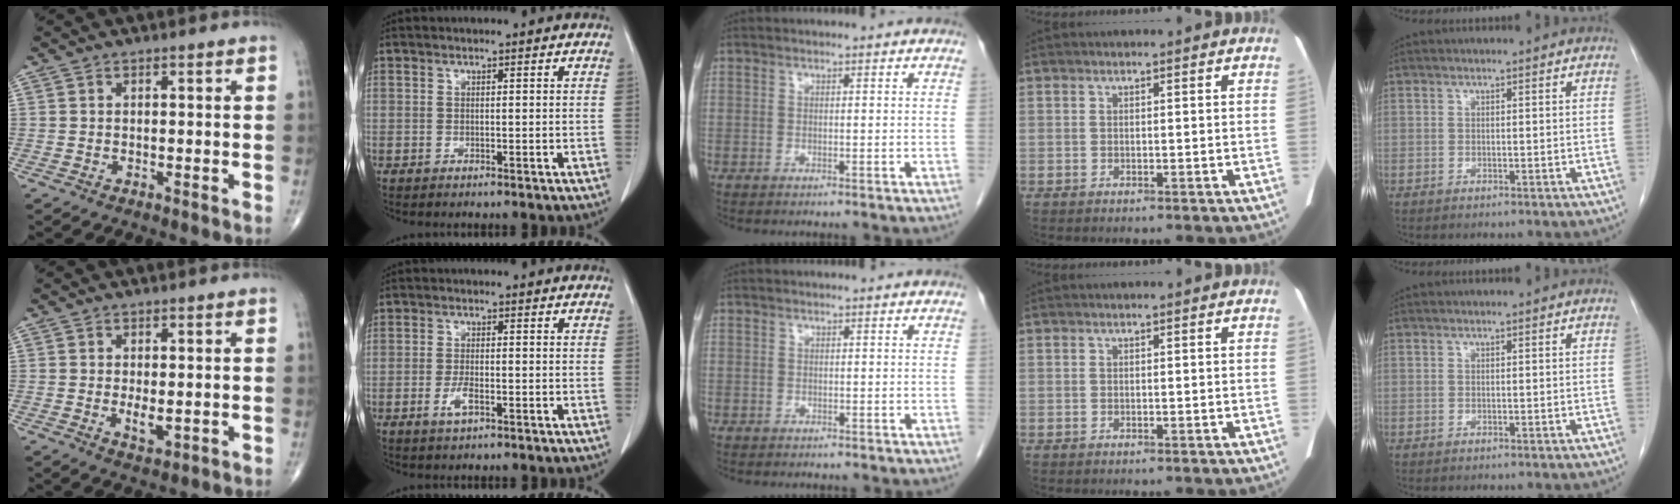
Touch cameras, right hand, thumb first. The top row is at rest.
{"thumb": {"total": 2.9, "force": [-0.3, 1.4, 2.6], "torque": [-0.048, -0.007, -0.004]}, "index": {"total": 2.8, "force": [-1.3, 0.8, 2.4], "torque": [-0.049, -0.001, -0.023]}, "middle": {"total": 1.1, "force": [-0.8, 0.7, 0.0], "torque": [-0.009, 0.004, -0.016]}}